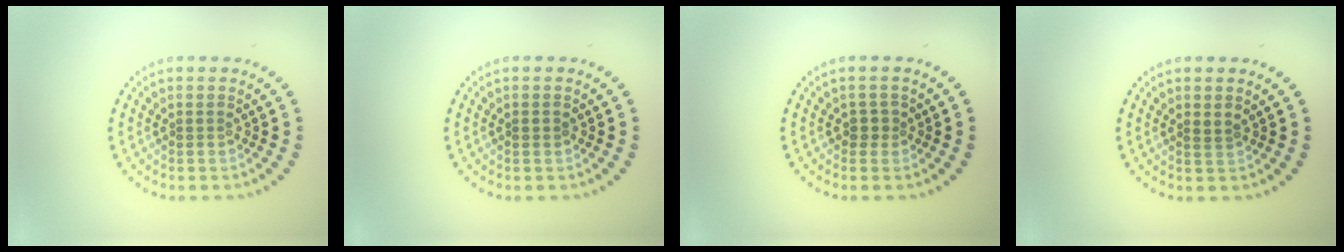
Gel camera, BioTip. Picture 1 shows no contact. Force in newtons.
{"total": 0.7, "press": 0.7, "slide": 0.2}
{"total": 1.3, "press": 0.9, "slide": 0.9}
{"total": 0.8, "press": 0.7, "slide": 0.4}